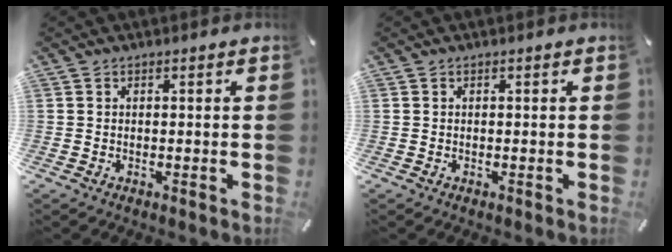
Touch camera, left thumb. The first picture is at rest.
{"total": 0.0}